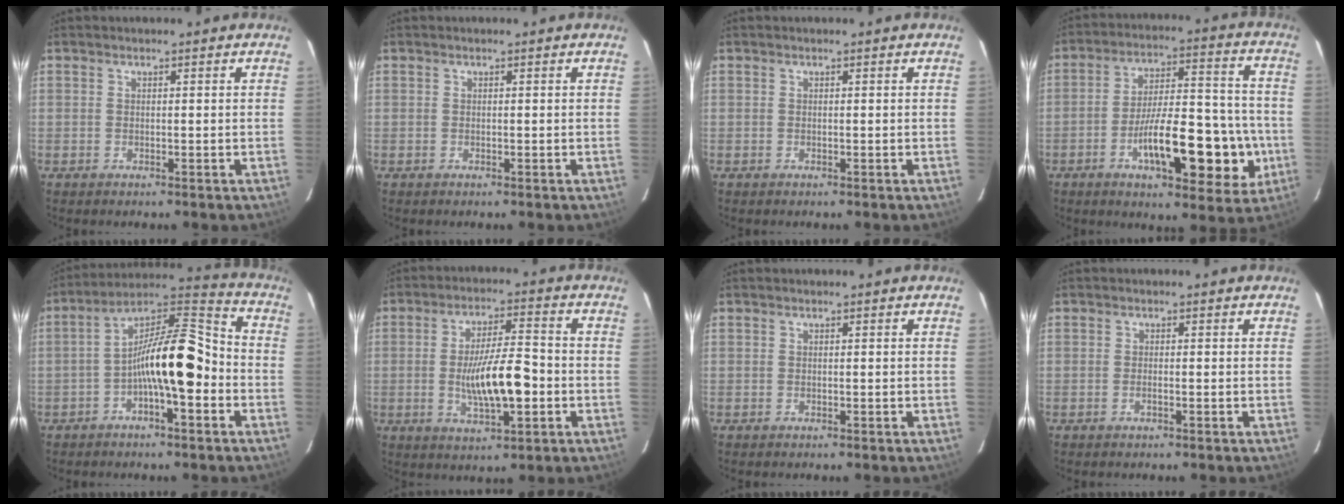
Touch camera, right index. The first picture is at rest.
{"total": 0.0}
{"total": 0.0}
{"total": 19.1, "force": [-6.1, 6.1, 17.0], "torque": [-0.239, 0.028, -0.082]}
{"total": 14.3, "force": [-3.2, 3.5, 13.4], "torque": [-0.238, 0.040, -0.051]}
{"total": 11.5, "force": [-2.0, 2.8, 10.9], "torque": [-0.203, 0.005, -0.029]}
{"total": 0.0}
{"total": 1.1, "force": [-0.4, 0.4, 1.0], "torque": [-0.023, 0.000, -0.007]}